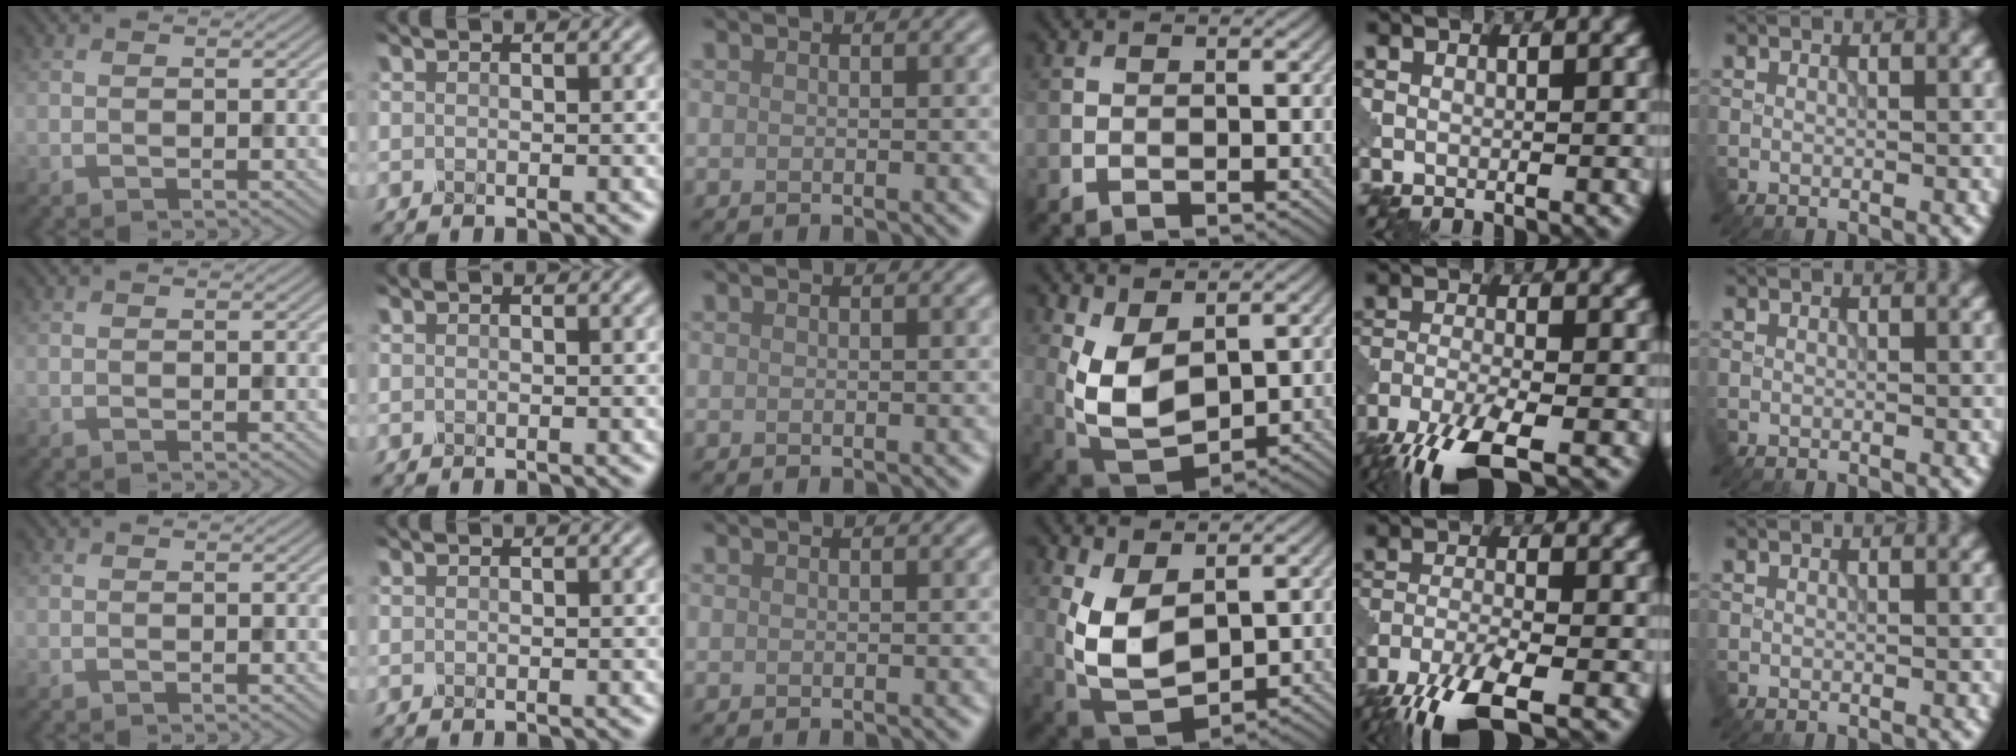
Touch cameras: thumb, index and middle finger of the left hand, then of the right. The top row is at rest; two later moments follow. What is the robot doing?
{"motion": "squeeze", "object": "clothespin"}